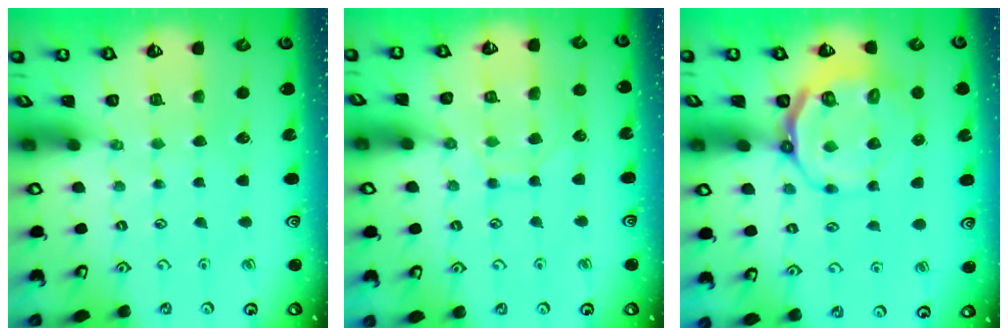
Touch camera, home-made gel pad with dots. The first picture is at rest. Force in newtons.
{"total": 9.7, "press": 9.7, "slide": 0.8}
{"total": 9.1, "press": 8.6, "slide": 3.0}